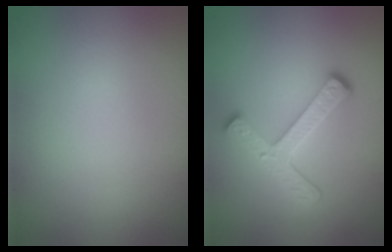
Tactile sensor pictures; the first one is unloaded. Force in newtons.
{"total": 4.3, "press": 3.3, "slide": 2.7}